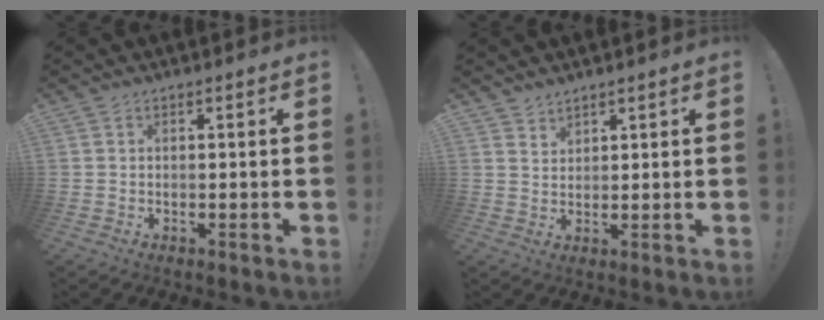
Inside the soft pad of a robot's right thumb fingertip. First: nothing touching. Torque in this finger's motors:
{"motor_torque": [-0.14, -0.26, 0.03, 0.03, 0.04]}